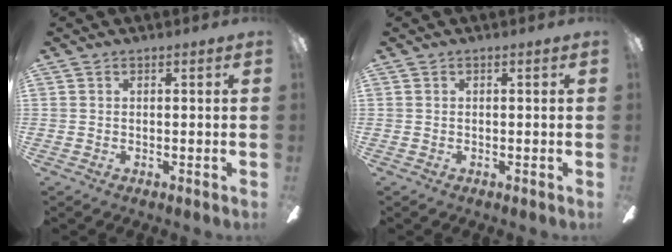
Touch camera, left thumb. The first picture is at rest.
{"total": 0.0}